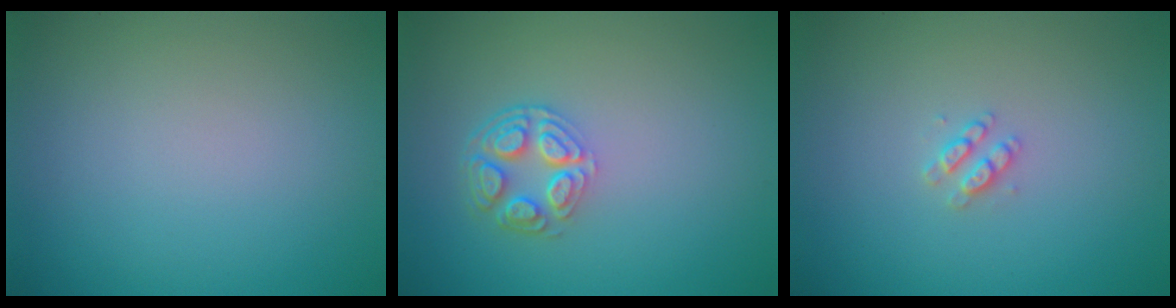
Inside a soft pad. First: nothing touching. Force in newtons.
{"total": 4.1, "press": 3.2, "slide": 2.6}
{"total": 1.4, "press": 1.3, "slide": 0.3}